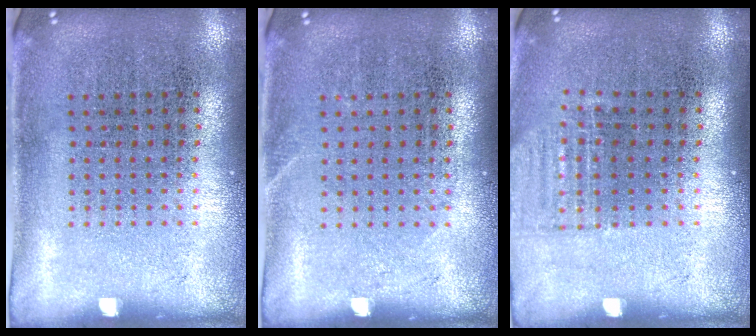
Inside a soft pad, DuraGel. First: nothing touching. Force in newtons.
{"total": 0.5, "press": 0.5, "slide": 0.1}
{"total": 0.9, "press": 0.9, "slide": 0.3}